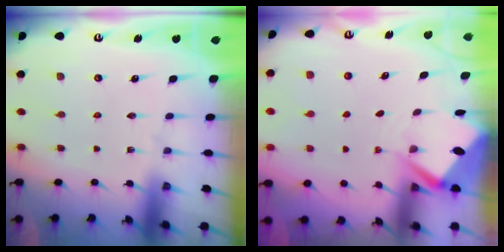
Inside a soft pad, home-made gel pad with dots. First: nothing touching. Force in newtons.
{"total": 4.0, "press": 4.0, "slide": 0.1}